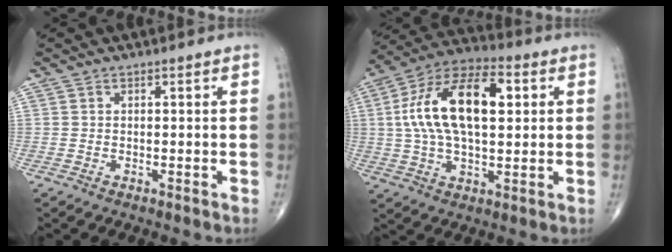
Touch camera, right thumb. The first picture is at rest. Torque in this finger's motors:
{"motor_torque": [-0.29, 1.47, 1.97, 0.34, 0.19]}